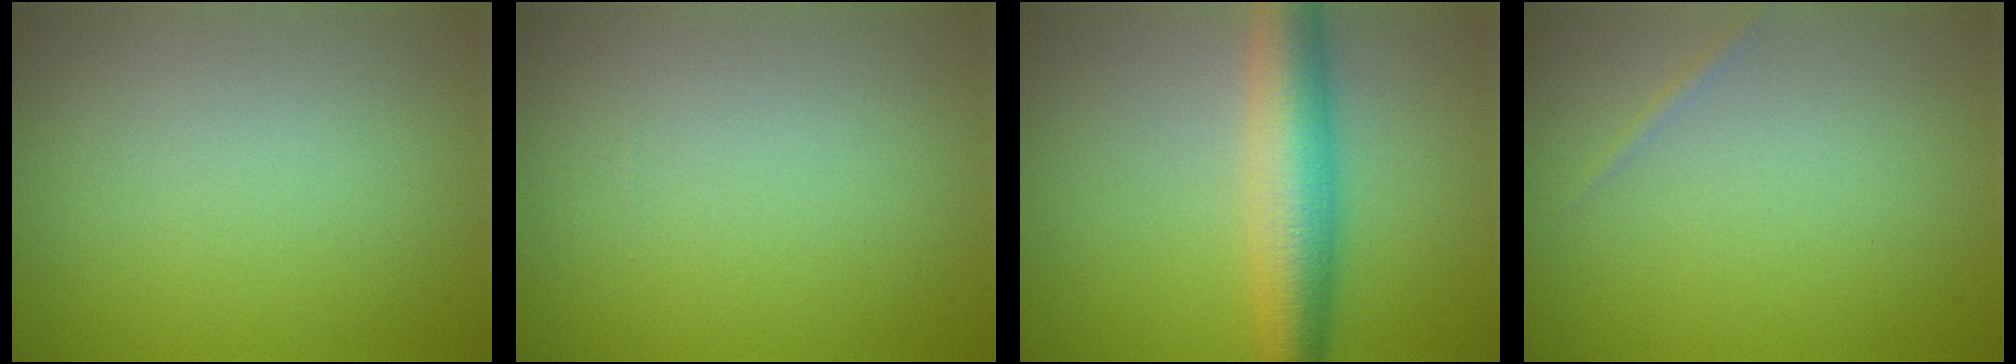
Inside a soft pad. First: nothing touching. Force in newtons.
{"total": 0.0}
{"total": 6.3, "press": 6.3, "slide": 0.1}
{"total": 0.6, "press": 0.6, "slide": 0.0}